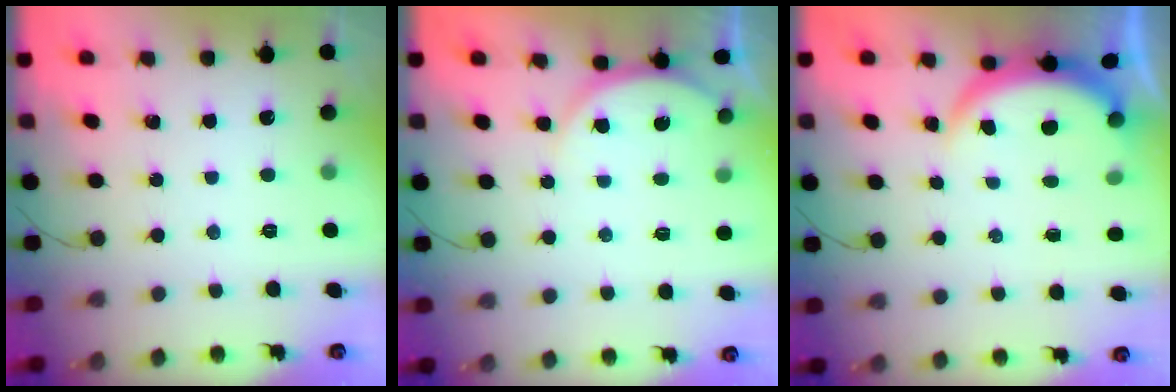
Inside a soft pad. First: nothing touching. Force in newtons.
{"total": 5.0, "press": 5.0, "slide": 0.6}
{"total": 3.9, "press": 3.9, "slide": 0.2}